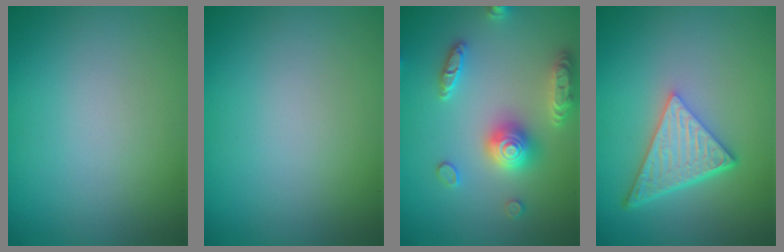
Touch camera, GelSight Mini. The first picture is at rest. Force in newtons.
{"total": 0.0}
{"total": 5.1, "press": 5.1, "slide": 0.8}
{"total": 5.3, "press": 3.9, "slide": 3.6}